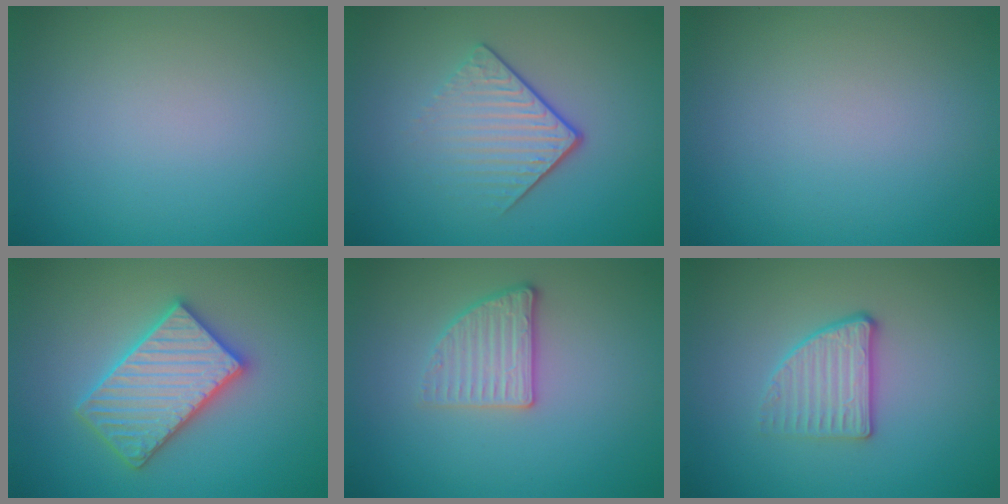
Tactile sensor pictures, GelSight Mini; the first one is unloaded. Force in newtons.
{"total": 4.2, "press": 2.5, "slide": 3.4}
{"total": 0.0}
{"total": 5.5, "press": 5.5, "slide": 0.9}
{"total": 2.6, "press": 2.4, "slide": 1.0}
{"total": 2.8, "press": 2.5, "slide": 1.2}